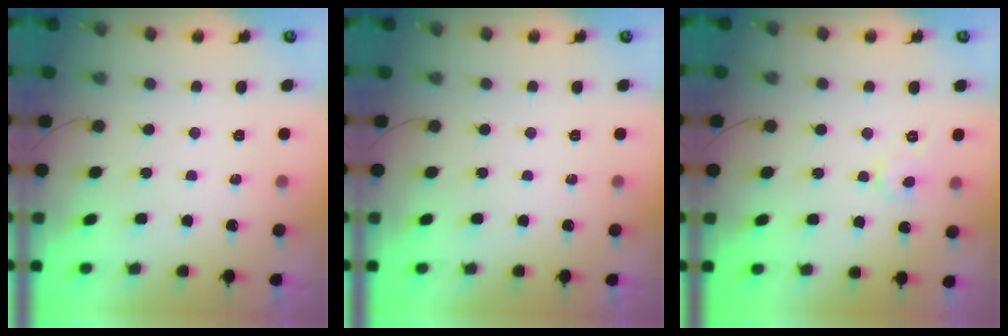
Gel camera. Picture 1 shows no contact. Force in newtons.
{"total": 0.0}
{"total": 5.8, "press": 5.8, "slide": 0.4}